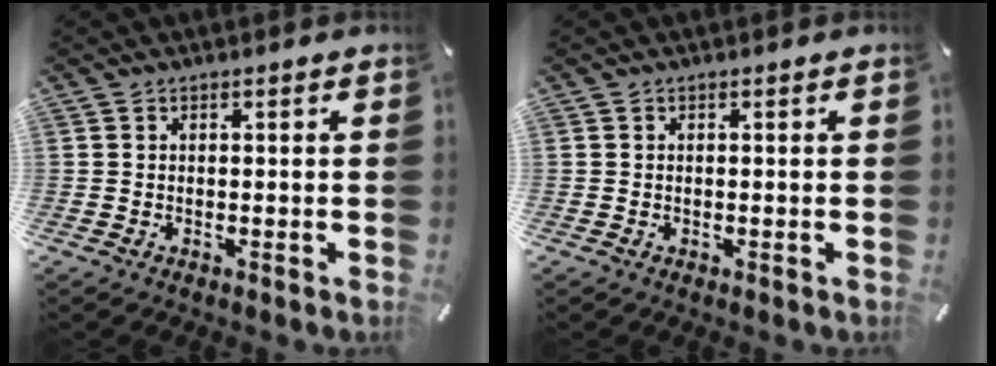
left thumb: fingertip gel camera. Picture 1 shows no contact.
{"total": 0.0}